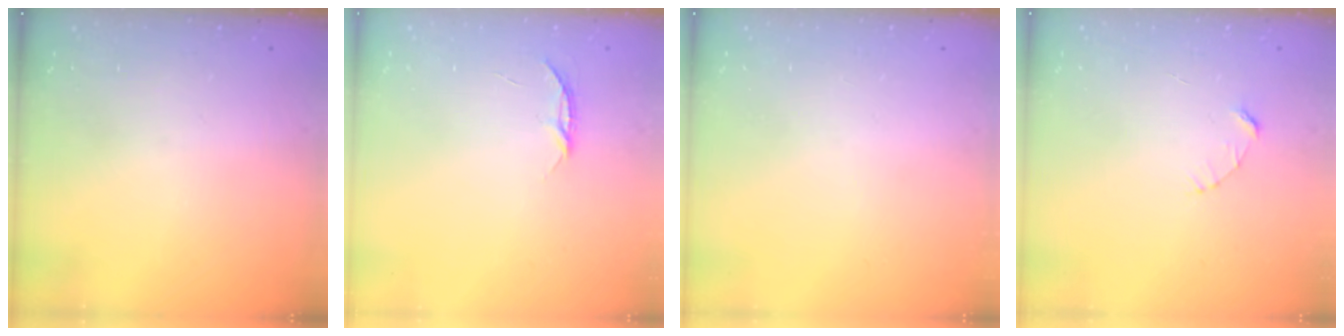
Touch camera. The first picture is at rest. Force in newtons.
{"total": 3.6, "press": 3.6, "slide": 0.5}
{"total": 0.0}
{"total": 2.7, "press": 2.7, "slide": 0.3}